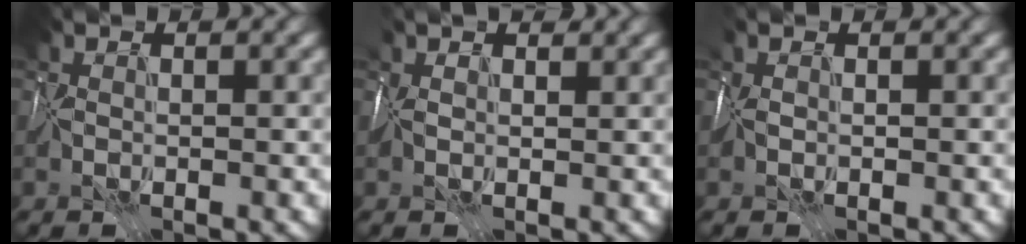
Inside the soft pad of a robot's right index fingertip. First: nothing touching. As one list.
[{"total": 2.7, "force": [1.6, 1.3, 1.7], "torque": [-0.030, 0.010, 0.026]}, {"total": 0.8, "force": [0.0, 0.5, 0.7], "torque": [-0.022, 0.003, -0.001]}]